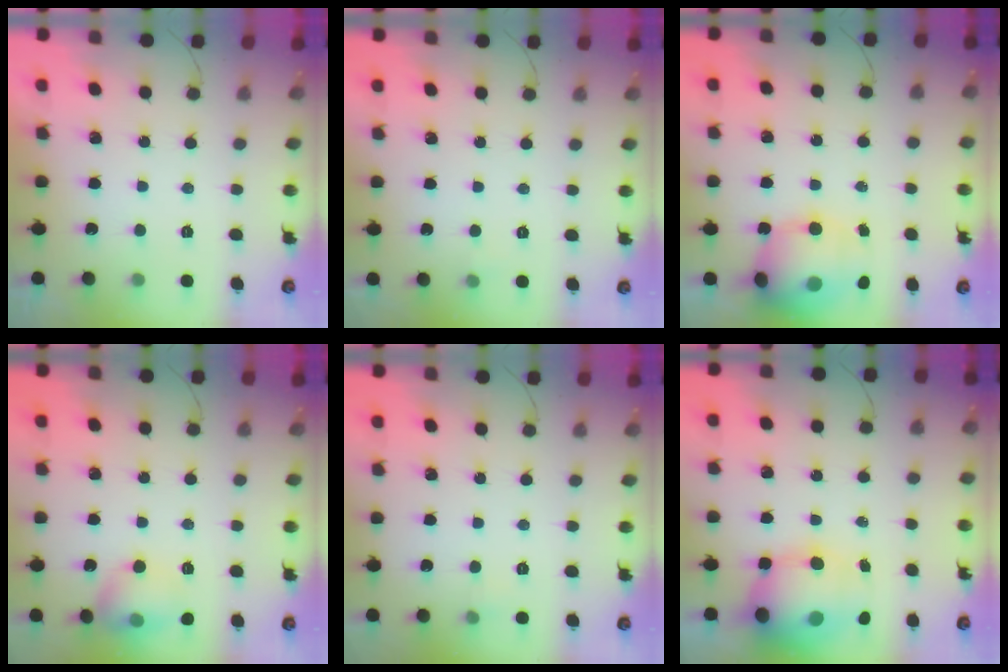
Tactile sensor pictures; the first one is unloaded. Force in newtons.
{"total": 2.5, "press": 2.4, "slide": 1.0}
{"total": 16.2, "press": 15.8, "slide": 3.5}
{"total": 10.4, "press": 10.3, "slide": 1.4}
{"total": 2.5, "press": 2.3, "slide": 1.1}
{"total": 13.9, "press": 13.4, "slide": 3.4}